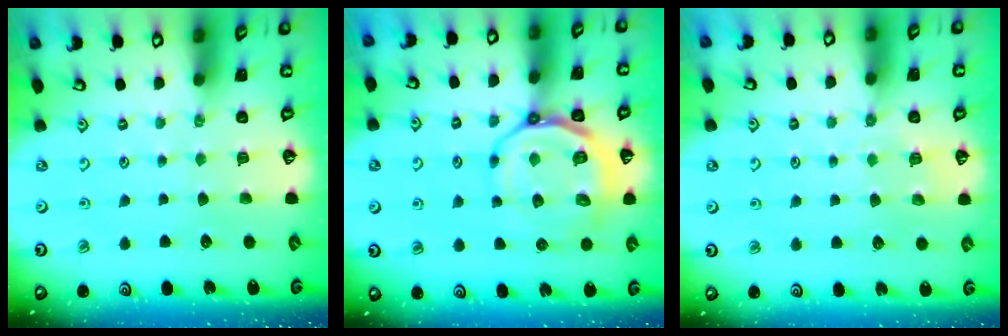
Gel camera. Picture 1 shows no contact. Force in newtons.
{"total": 13.5, "press": 13.3, "slide": 2.7}
{"total": 5.1, "press": 5.1, "slide": 0.9}